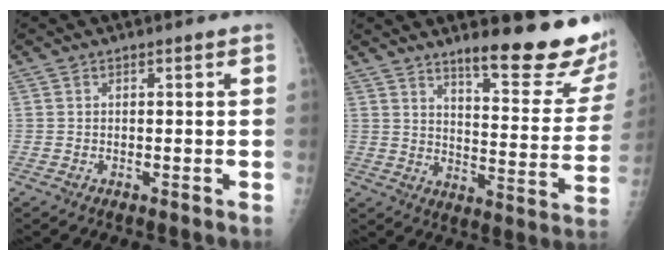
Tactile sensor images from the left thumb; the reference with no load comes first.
{"total": 19.6, "force": [14.9, 3.4, 12.2], "torque": [-0.133, -0.118, 0.199]}